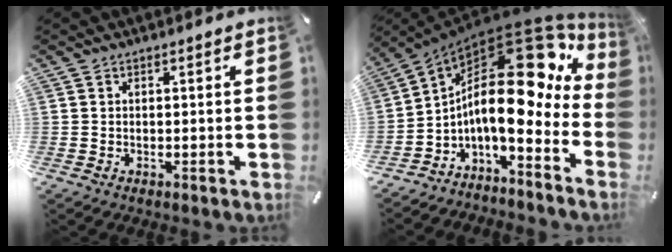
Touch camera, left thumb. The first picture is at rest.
{"total": 21.4, "force": [5.5, 9.3, 18.5], "torque": [-0.313, -0.056, 0.088]}